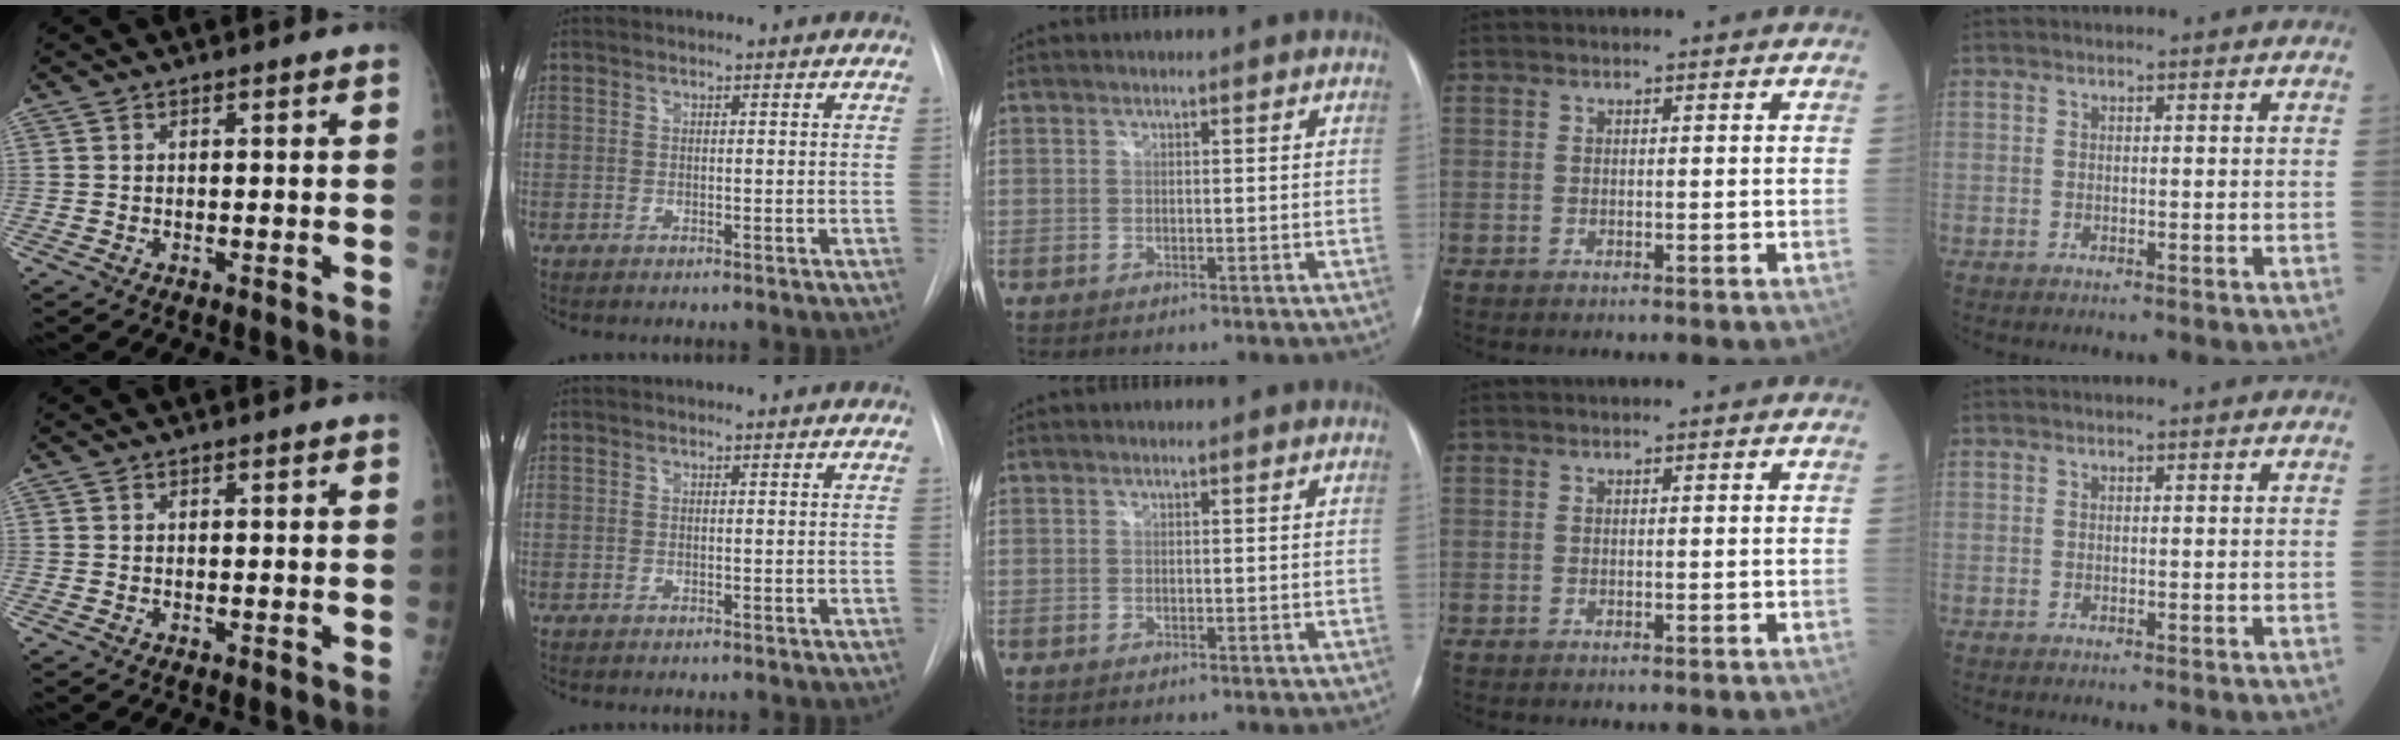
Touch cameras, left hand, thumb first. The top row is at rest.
{}